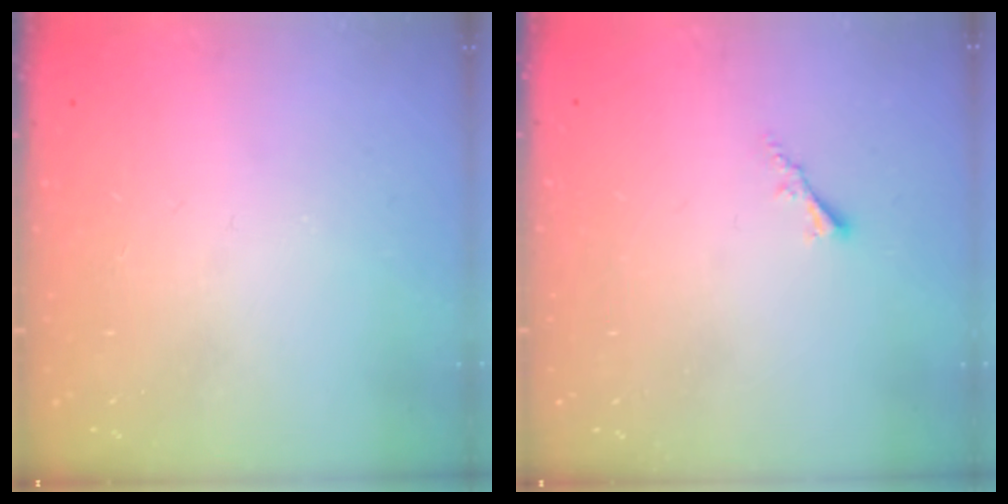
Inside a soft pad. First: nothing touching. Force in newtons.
{"total": 1.8, "press": 1.7, "slide": 0.5}